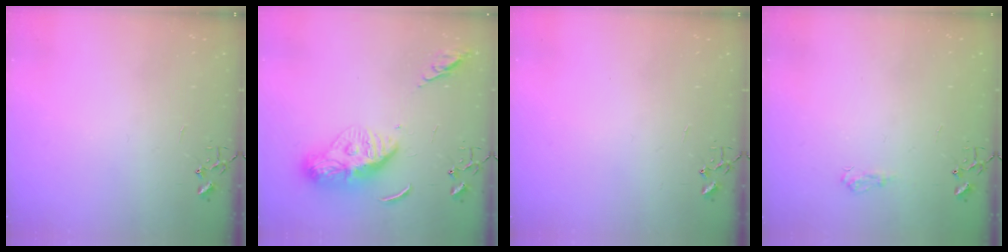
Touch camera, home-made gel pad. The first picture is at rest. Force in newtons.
{"total": 13.6, "press": 13.6, "slide": 1.3}
{"total": 0.0}
{"total": 7.5, "press": 7.4, "slide": 0.9}